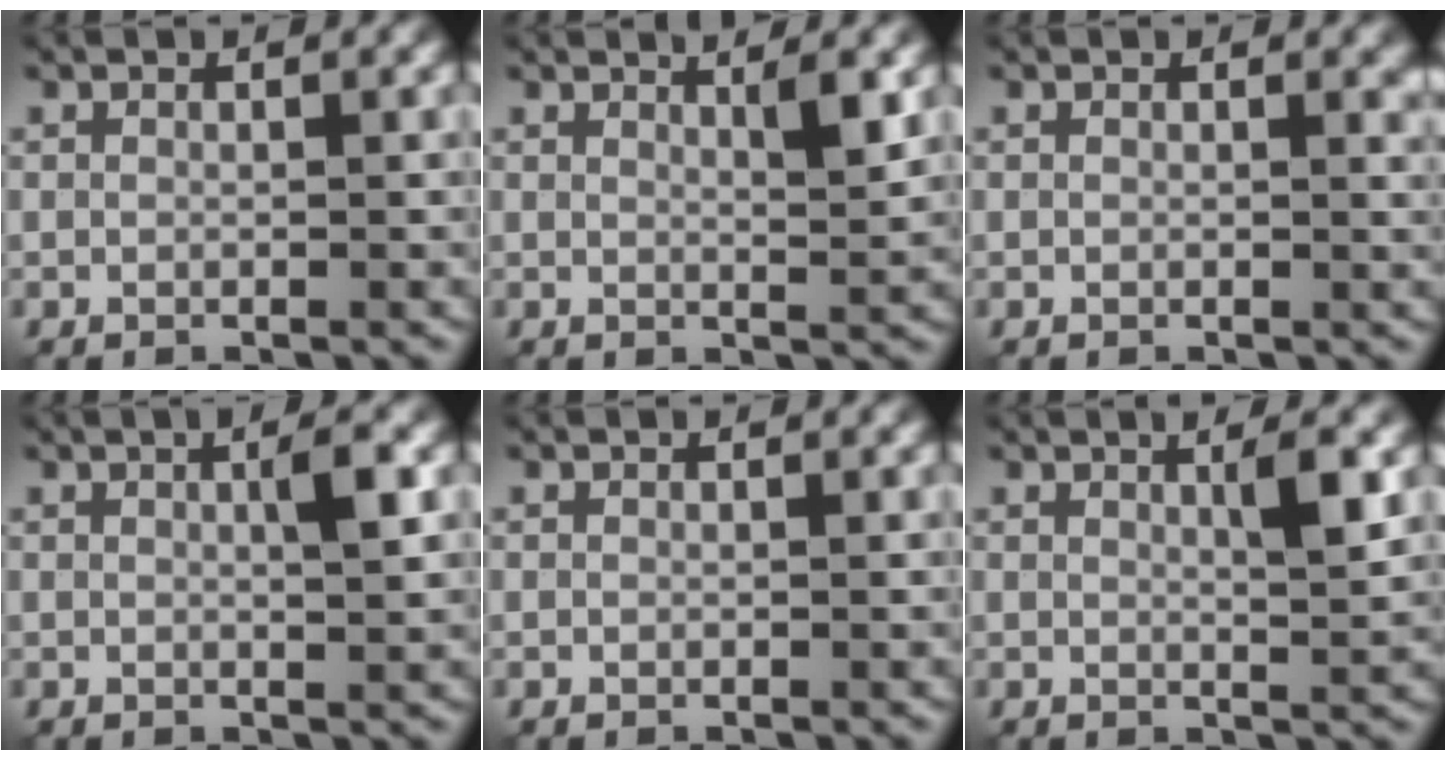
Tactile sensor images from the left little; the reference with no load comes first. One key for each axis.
{"total": 2.5, "fx": 1.5, "fy": 0.5, "fz": 1.9, "tx": -0.015, "ty": 0.001, "tz": 0.021}
{"total": 0.7, "fx": 0.3, "fy": 0.2, "fz": 0.6, "tx": -0.005, "ty": -0.001, "tz": 0.006}
{"total": 2.4, "fx": 0.5, "fy": 0.3, "fz": 2.3, "tx": -0.035, "ty": 0.005, "tz": 0.007}
{"total": 0.0}
{"total": 2.7, "fx": 1.1, "fy": 0.5, "fz": 2.5, "tx": -0.028, "ty": 0.002, "tz": 0.015}